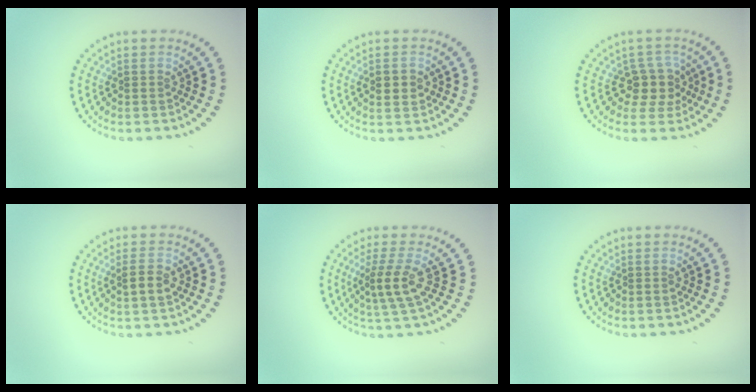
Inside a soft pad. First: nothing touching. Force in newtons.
{"total": 1.8, "press": 1.8, "slide": 0.3}
{"total": 3.0, "press": 2.5, "slide": 1.6}
{"total": 2.0, "press": 1.9, "slide": 0.6}
{"total": 2.7, "press": 2.2, "slide": 1.6}
{"total": 0.0}